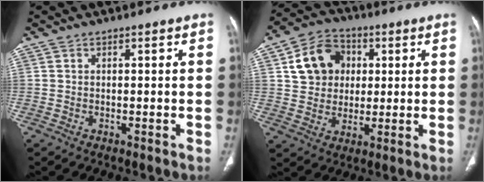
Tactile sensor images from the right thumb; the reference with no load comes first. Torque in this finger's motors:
{"motor_torque": [-0.04, 0.11, 0.10, -0.12, 0.19]}